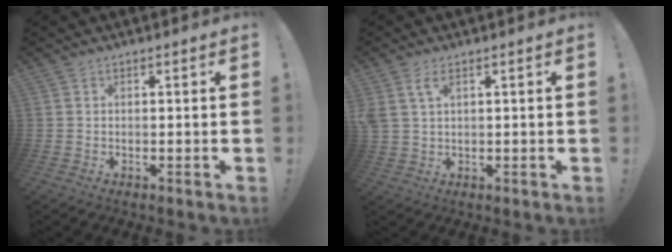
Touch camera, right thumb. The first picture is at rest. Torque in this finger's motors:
{"motor_torque": [0.11, 0.14, 1.17, 0.20, 0.07]}